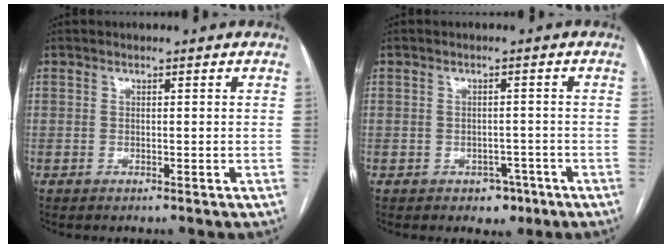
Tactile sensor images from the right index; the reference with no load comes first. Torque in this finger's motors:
{"motor_torque": [-0.06, 0.05, -0.18, -0.06]}